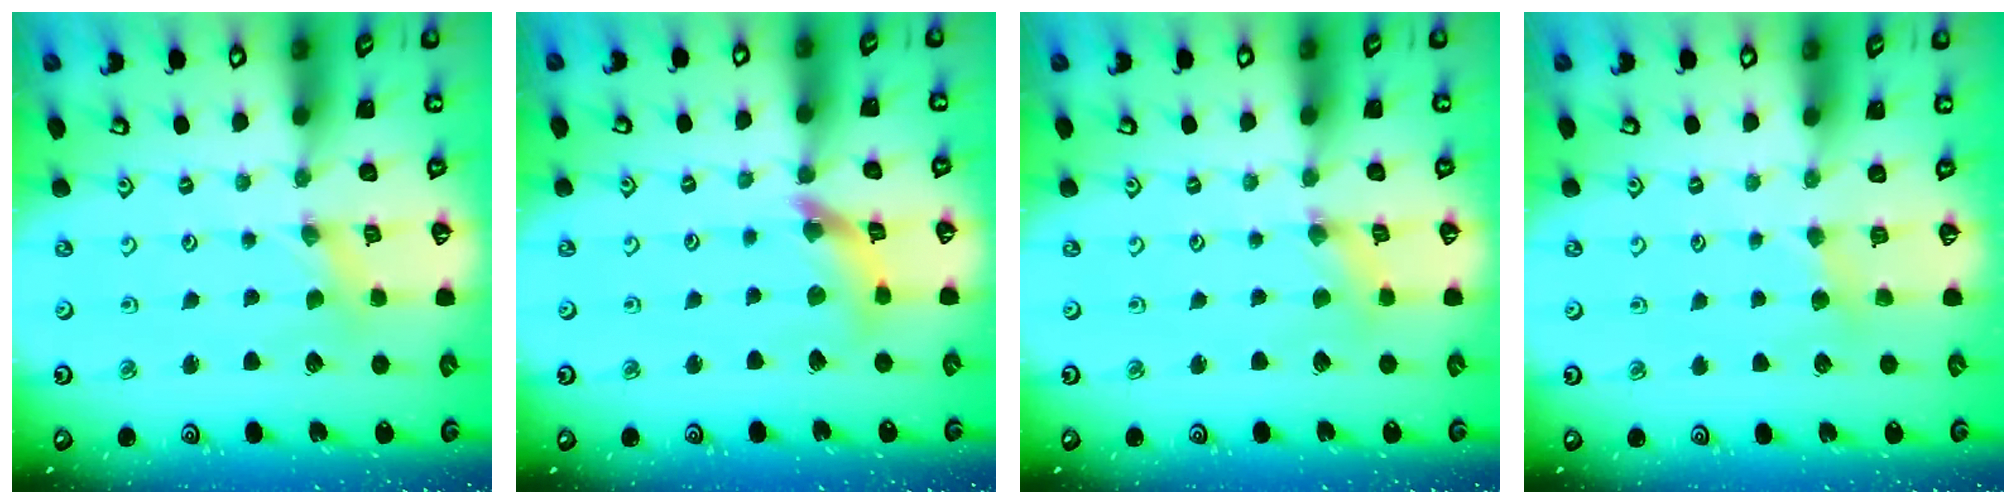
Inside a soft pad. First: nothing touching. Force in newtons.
{"total": 10.3, "press": 10.2, "slide": 1.2}
{"total": 1.5, "press": 1.5, "slide": 0.4}
{"total": 2.9, "press": 2.9, "slide": 0.5}